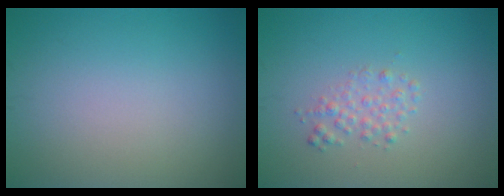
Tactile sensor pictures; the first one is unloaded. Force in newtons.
{"total": 1.5, "press": 1.5, "slide": 0.0}